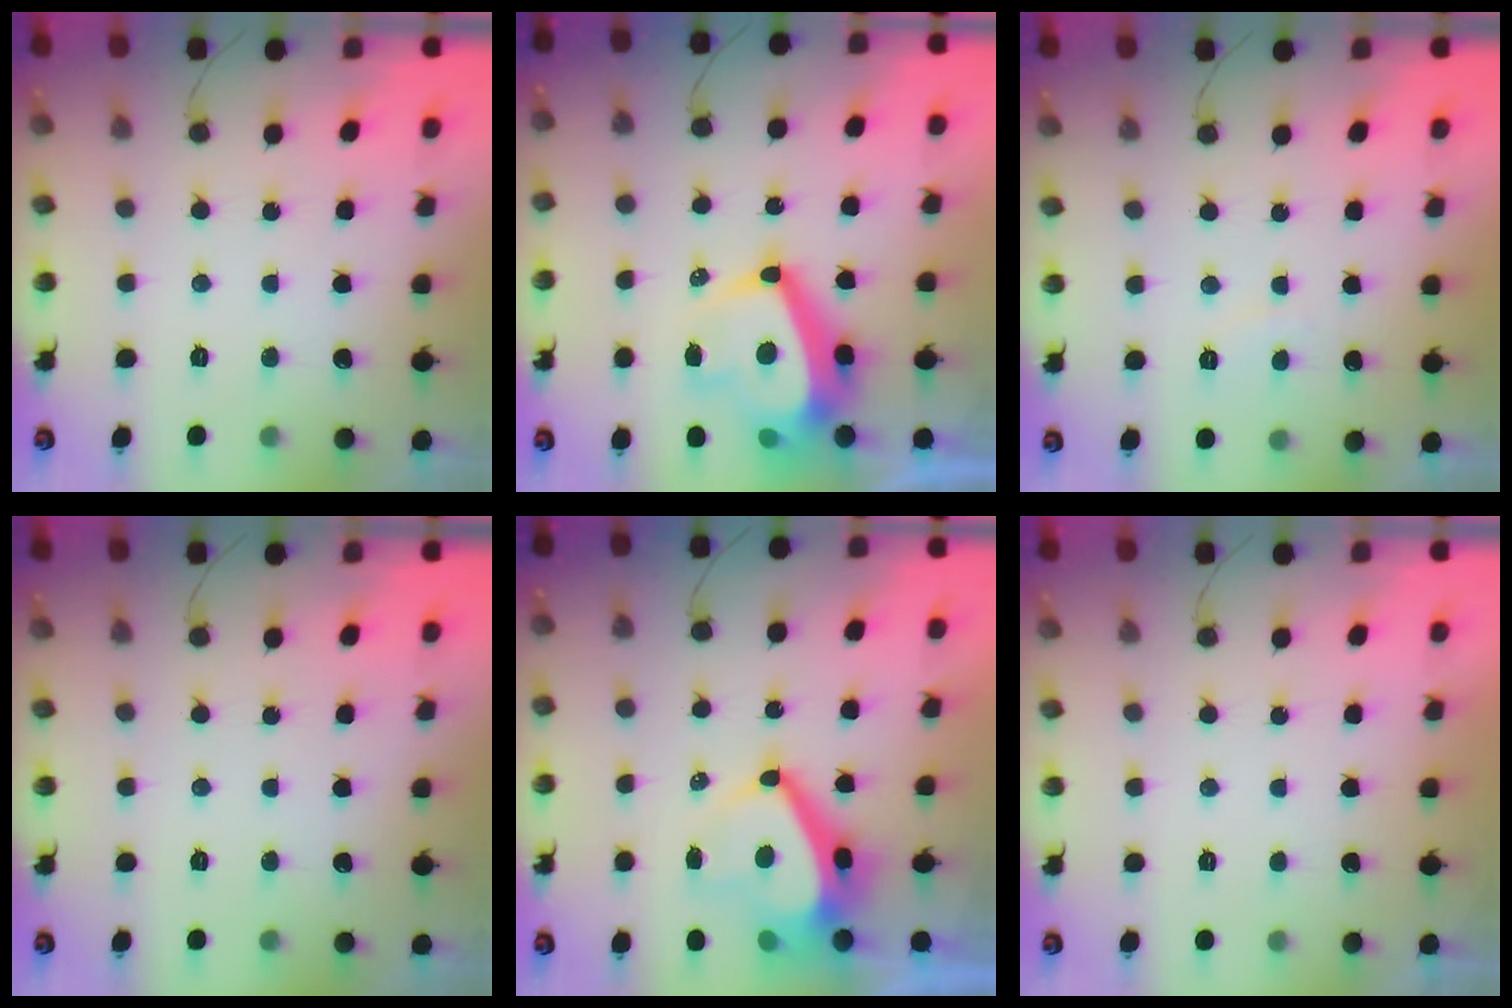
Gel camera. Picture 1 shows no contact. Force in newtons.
{"total": 13.0, "press": 12.7, "slide": 2.8}
{"total": 1.3, "press": 1.2, "slide": 0.5}
{"total": 0.0}
{"total": 9.4, "press": 9.4, "slide": 0.7}
{"total": 2.3, "press": 2.2, "slide": 0.3}